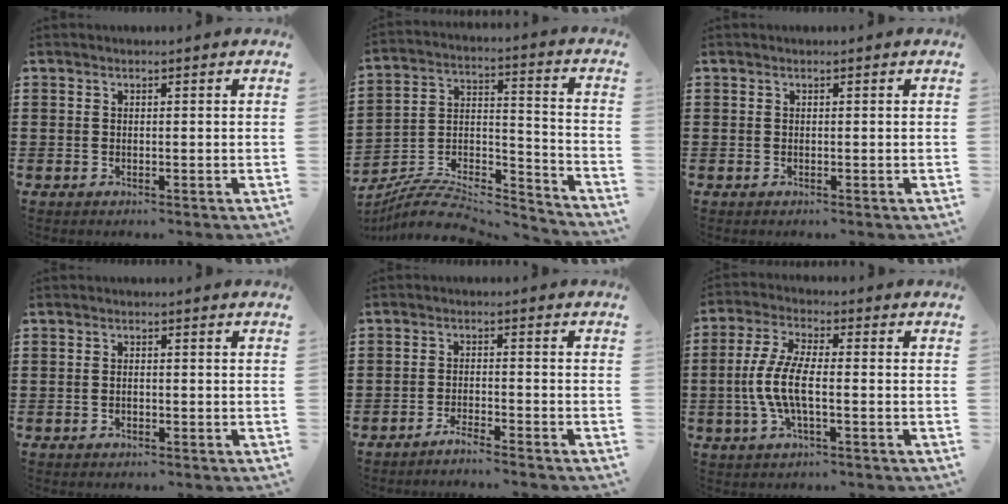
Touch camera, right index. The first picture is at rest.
{"total": 8.3, "force": [-7.6, 2.0, 2.6], "torque": [-0.039, 0.011, -0.149]}
{"total": 0.0}
{"total": 1.0, "force": [-0.3, 0.5, 0.8], "torque": [-0.017, 0.000, -0.005]}
{"total": 2.5, "force": [-2.4, -0.5, 0.5], "torque": [-0.010, 0.003, -0.049]}
{"total": 7.3, "force": [-1.7, 2.6, 6.6], "torque": [-0.156, -0.008, -0.040]}